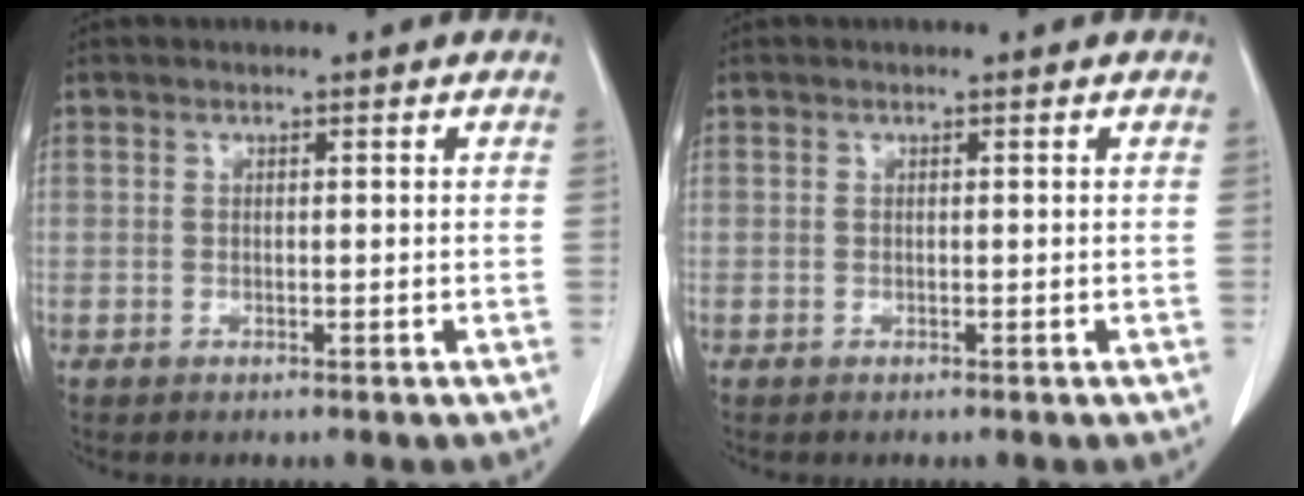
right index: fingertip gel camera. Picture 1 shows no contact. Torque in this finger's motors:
{"motor_torque": [0.00, 0.00, 0.00, 0.00]}